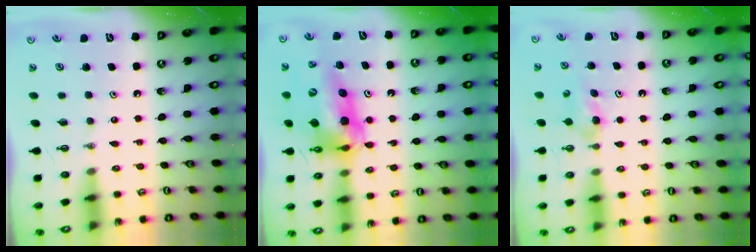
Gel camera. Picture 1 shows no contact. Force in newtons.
{"total": 15.7, "press": 15.7, "slide": 1.6}
{"total": 3.3, "press": 3.3, "slide": 0.6}